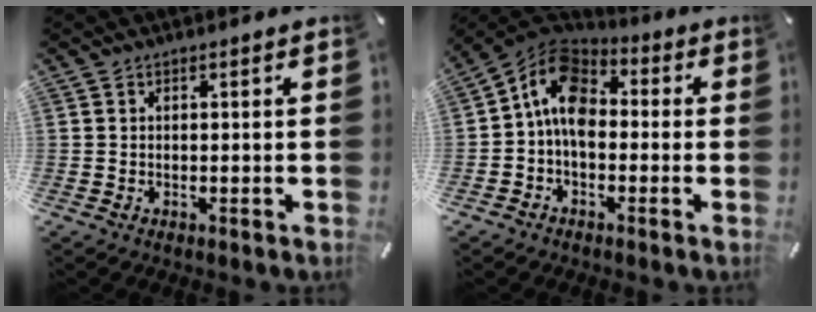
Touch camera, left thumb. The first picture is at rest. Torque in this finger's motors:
{"motor_torque": [-0.35, 1.49, 1.18, -0.81, 0.13]}